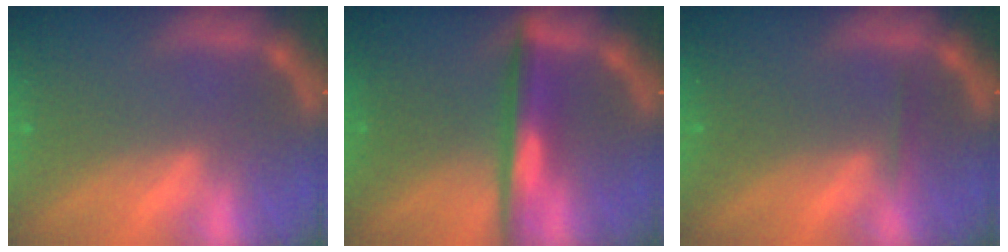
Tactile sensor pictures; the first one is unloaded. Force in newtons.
{"total": 5.0}
{"total": 0.9}